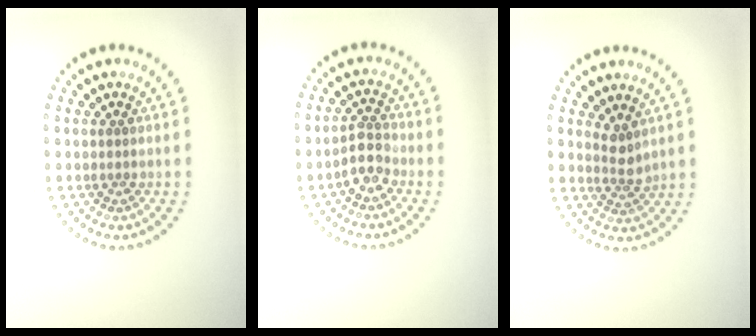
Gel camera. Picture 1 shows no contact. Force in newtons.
{"total": 2.5, "press": 2.2, "slide": 1.1}
{"total": 1.8, "press": 1.2, "slide": 1.3}